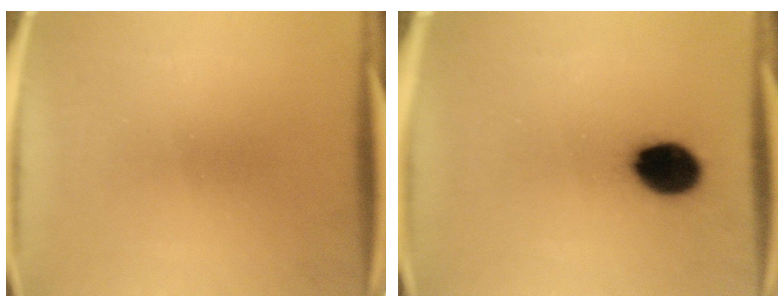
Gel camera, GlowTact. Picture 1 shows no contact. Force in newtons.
{"total": 10.9}